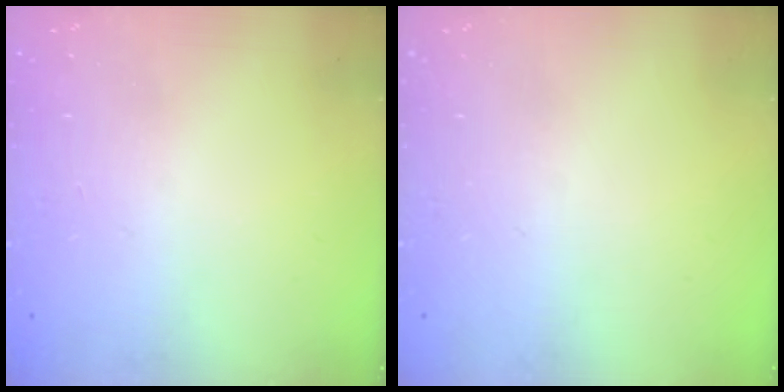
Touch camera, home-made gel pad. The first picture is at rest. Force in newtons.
{"total": 0.0}